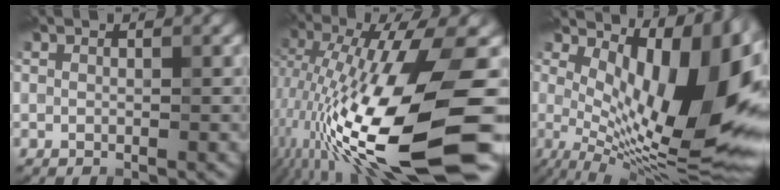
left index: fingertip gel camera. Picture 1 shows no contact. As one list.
[{"total": 17.0, "force": [-5.2, 3.9, 15.7], "torque": [-0.285, -0.016, -0.087]}, {"total": 13.9, "force": [2.3, 5.6, 12.5], "torque": [-0.167, -0.009, 0.039]}]